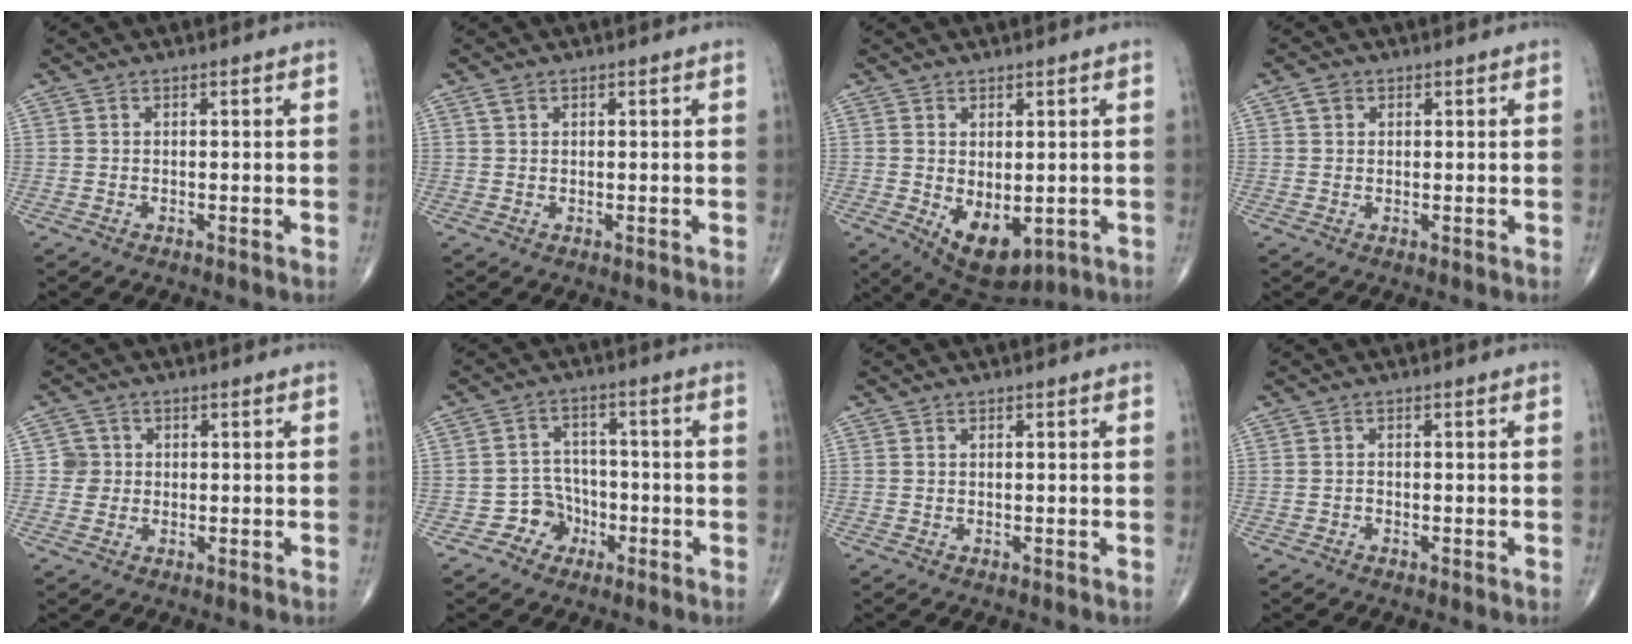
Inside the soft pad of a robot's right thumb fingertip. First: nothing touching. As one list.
[{"total": 1.2, "force": [0.7, 0.8, 0.6], "torque": [-0.010, 0.005, 0.012]}, {"total": 8.8, "force": [-1.8, 4.9, 7.1], "torque": [-0.093, -0.009, -0.004]}, {"total": 2.0, "force": [0.8, 1.6, 0.9], "torque": [-0.009, 0.002, 0.010]}, {"total": 2.8, "force": [0.2, 2.8, 0.1], "torque": [0.022, 0.007, -0.002]}, {"total": 5.2, "force": [-2.6, 4.5, 0.7], "torque": [0.026, 0.026, -0.047]}, {"total": 0.0}, {"total": 0.6, "force": [-0.4, 0.4, 0.1], "torque": [0.001, 0.001, -0.011]}]